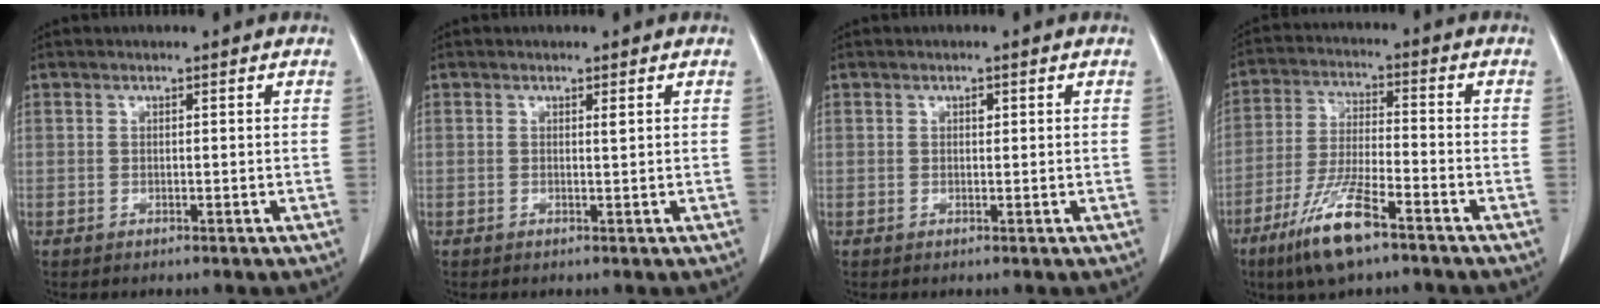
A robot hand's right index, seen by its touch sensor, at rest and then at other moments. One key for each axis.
{"total": 0.6, "fx": 0.3, "fy": -0.1, "fz": 0.5, "tx": -0.010, "ty": -0.003, "tz": 0.006}
{"total": 0.7, "fx": 0.3, "fy": 0.4, "fz": 0.5, "tx": -0.007, "ty": 0.000, "tz": 0.004}
{"total": 11.0, "fx": -7.0, "fy": 1.7, "fz": 8.3, "tx": -0.171, "ty": -0.025, "tz": -0.131}